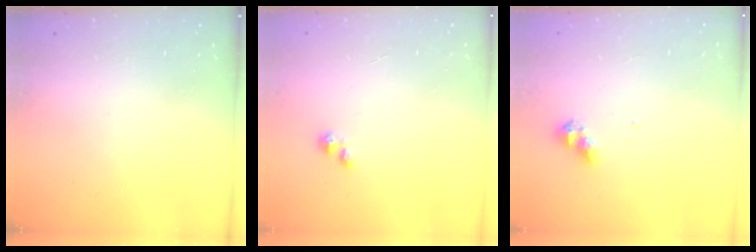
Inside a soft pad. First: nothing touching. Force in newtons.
{"total": 0.9, "press": 0.9, "slide": 0.3}
{"total": 6.4, "press": 6.4, "slide": 0.3}